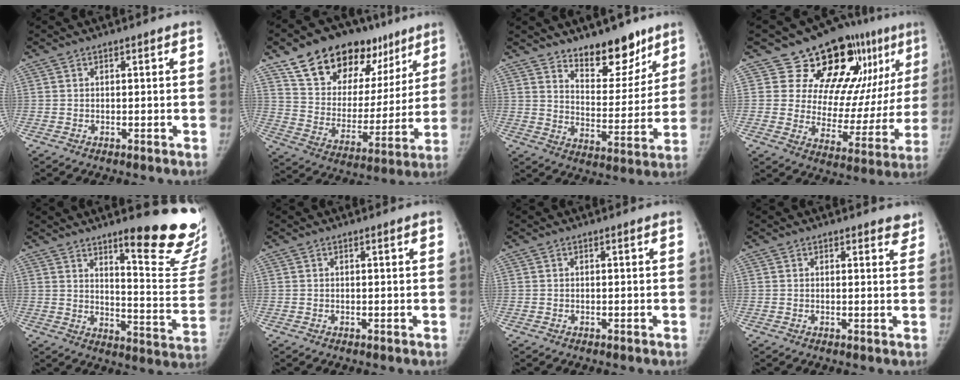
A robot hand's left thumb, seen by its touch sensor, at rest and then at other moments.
{"total": 25.5, "force": [15.8, 14.5, 13.8], "torque": [-0.172, -0.030, 0.259]}
{"total": 13.5, "force": [10.2, 6.1, 6.4], "torque": [-0.042, -0.077, 0.164]}
{"total": 20.8, "force": [11.7, 10.7, 13.4], "torque": [-0.107, -0.050, 0.171]}
{"total": 21.0, "force": [14.9, 3.9, 14.2], "torque": [-0.144, -0.126, 0.196]}
{"total": 0.8, "force": [0.5, 0.1, 0.6], "torque": [-0.006, -0.001, 0.006]}
{"total": 0.0}
{"total": 3.3, "force": [2.8, 1.3, 1.0], "torque": [0.023, -0.012, 0.024]}